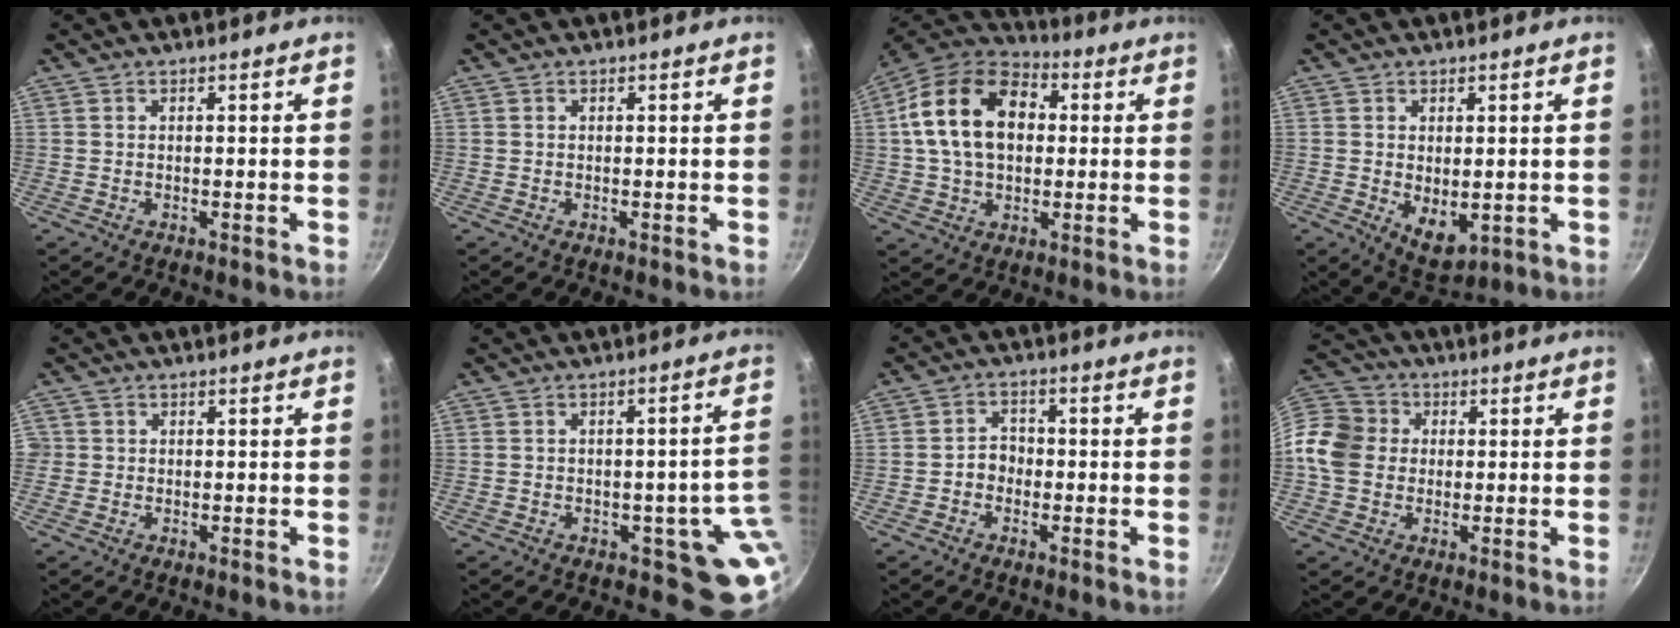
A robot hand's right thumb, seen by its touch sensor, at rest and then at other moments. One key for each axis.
{"total": 0.0}
{"total": 18.1, "fx": 2.8, "fy": 12.6, "fz": 12.7, "tx": -0.197, "ty": 0.023, "tz": 0.035}
{"total": 6.5, "fx": -0.1, "fy": 4.0, "fz": 5.1, "tx": -0.065, "ty": -0.018, "tz": 0.012}
{"total": 1.2, "fx": -0.2, "fy": 1.2, "fz": 0.2, "tx": 0.004, "ty": 0.003, "tz": -0.005}
{"total": 7.6, "fx": -1.1, "fy": 4.9, "fz": 5.8, "tx": -0.010, "ty": 0.013, "tz": -0.010}
{"total": 3.5, "fx": -1.2, "fy": 2.8, "fz": 1.6, "tx": -0.003, "ty": 0.020, "tz": -0.027}
{"total": 11.0, "fx": 0.1, "fy": 9.5, "fz": 5.5, "tx": -0.083, "ty": 0.022, "tz": -0.020}